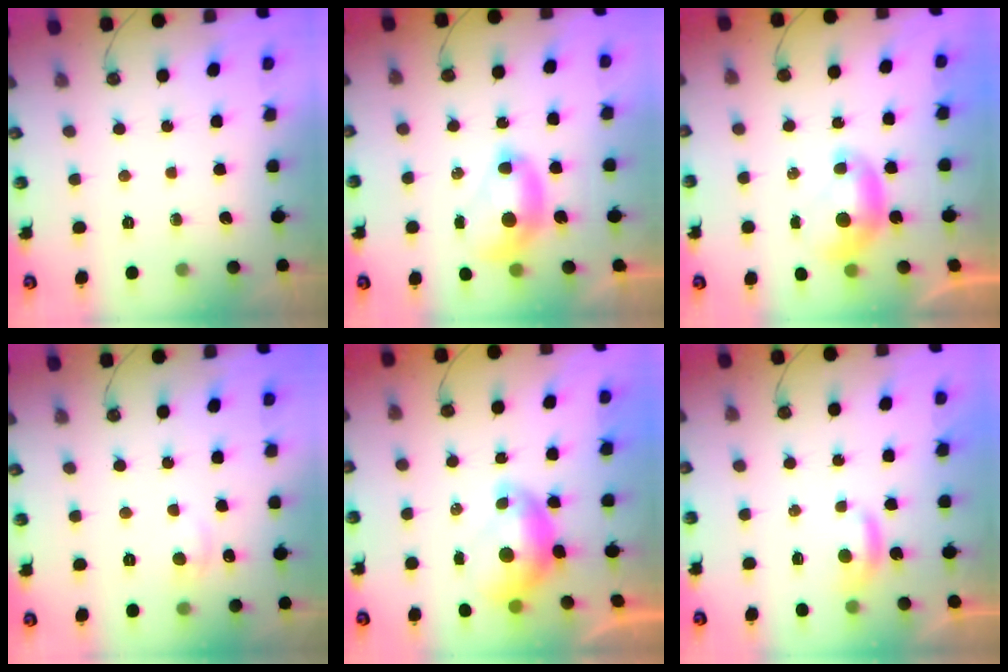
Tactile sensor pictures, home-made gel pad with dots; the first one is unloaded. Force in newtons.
{"total": 2.7, "press": 2.7, "slide": 0.1}
{"total": 0.0}
{"total": 1.3, "press": 1.2, "slide": 0.5}
{"total": 1.2, "press": 1.1, "slide": 0.6}
{"total": 2.0, "press": 2.0, "slide": 0.4}